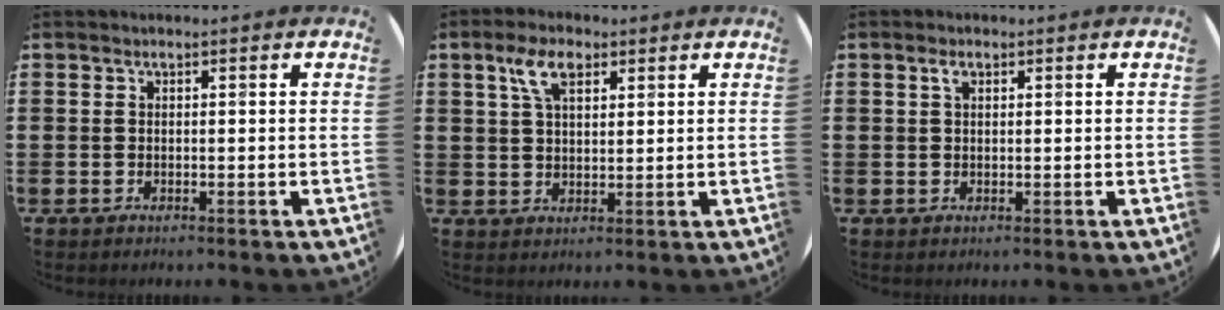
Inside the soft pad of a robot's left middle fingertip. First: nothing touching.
{"total": 5.4, "force": [3.1, 2.6, 3.5], "torque": [-0.071, 0.008, 0.054]}
{"total": 1.3, "force": [0.7, 0.7, 0.9], "torque": [-0.011, 0.004, 0.009]}